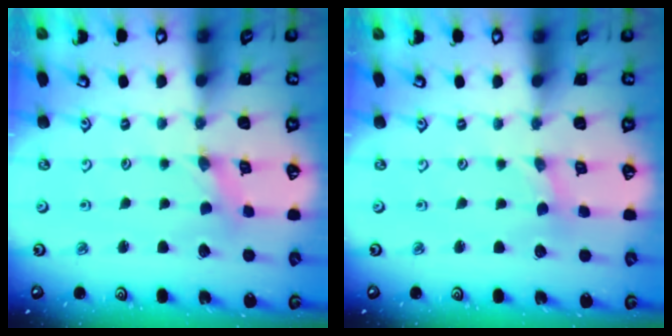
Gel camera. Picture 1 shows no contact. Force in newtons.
{"total": 0.0}